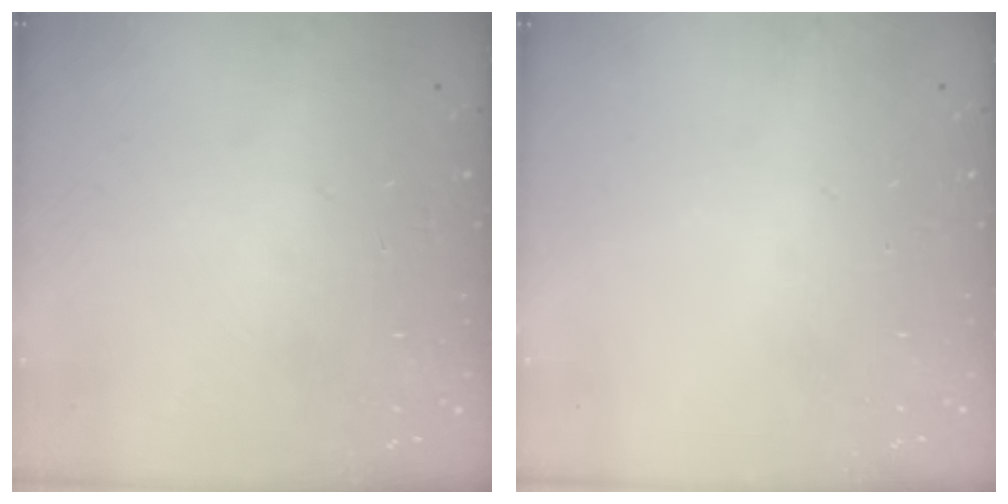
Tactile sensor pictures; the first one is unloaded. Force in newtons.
{"total": 0.0}